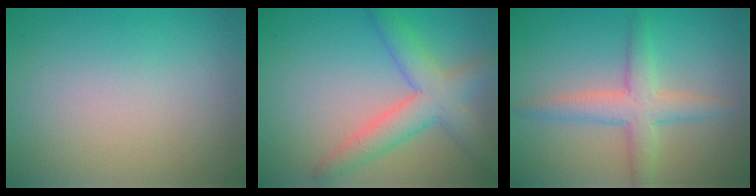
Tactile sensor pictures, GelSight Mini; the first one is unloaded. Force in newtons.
{"total": 5.1, "press": 5.1, "slide": 0.2}
{"total": 4.0, "press": 4.0, "slide": 0.1}